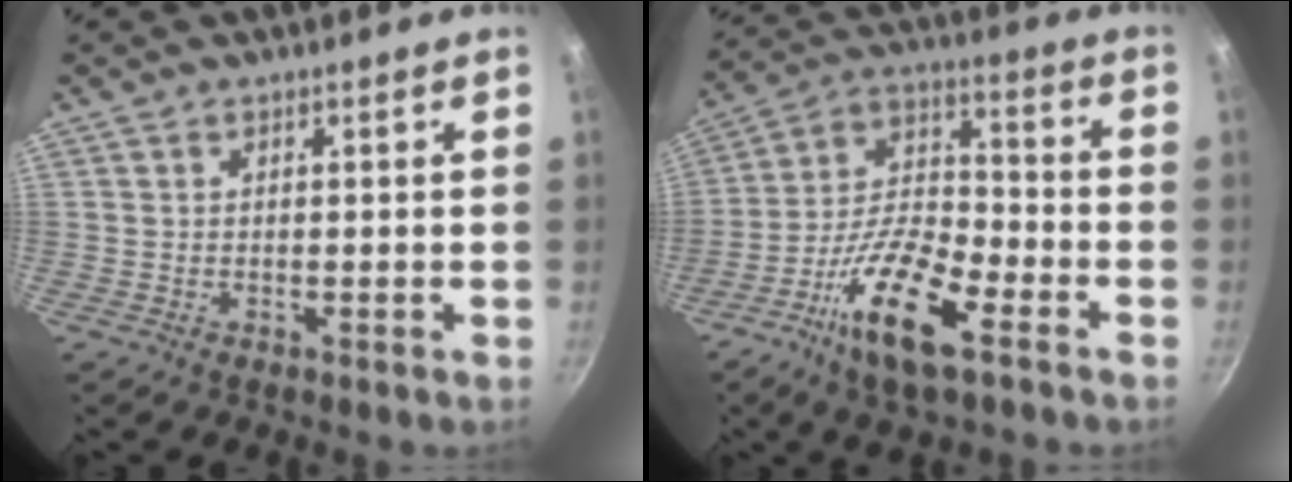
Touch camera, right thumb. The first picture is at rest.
{"total": 16.2, "force": [-8.5, 5.7, 12.6], "torque": [-0.232, 0.044, -0.166]}